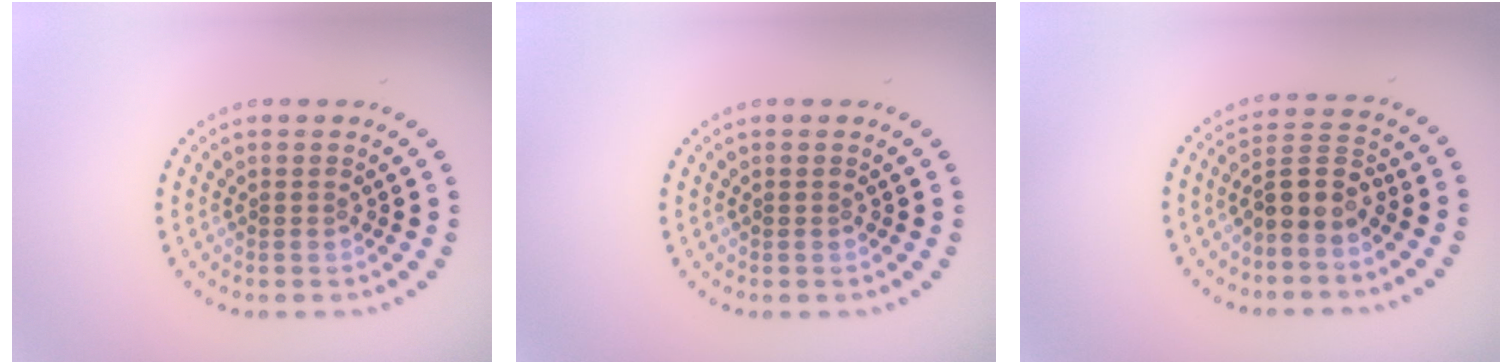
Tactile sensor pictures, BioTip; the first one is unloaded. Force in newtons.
{"total": 0.0}
{"total": 3.4, "press": 2.9, "slide": 1.8}